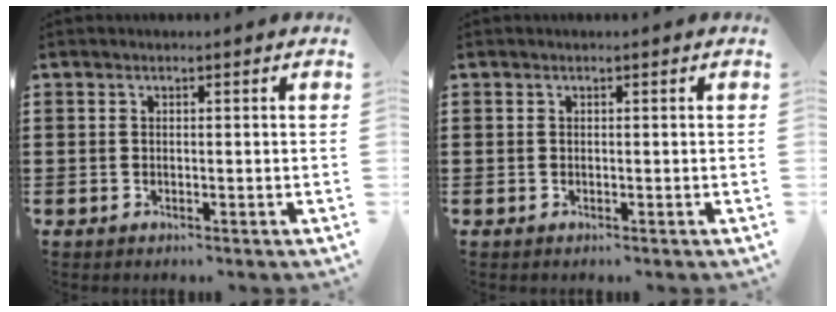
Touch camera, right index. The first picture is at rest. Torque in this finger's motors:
{"motor_torque": [-0.26, 0.26, 0.00, 0.00]}